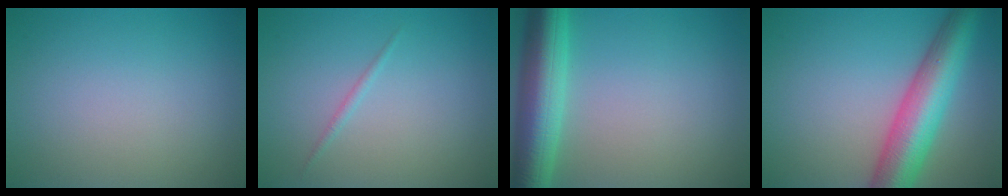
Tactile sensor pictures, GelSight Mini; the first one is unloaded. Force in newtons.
{"total": 0.6, "press": 0.6, "slide": 0.0}
{"total": 7.3, "press": 7.3, "slide": 0.2}
{"total": 8.2, "press": 8.2, "slide": 0.4}